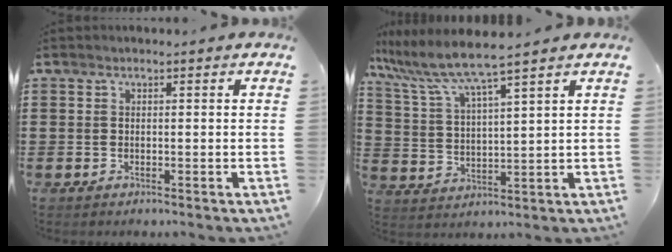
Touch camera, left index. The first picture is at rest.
{"total": 7.2, "force": [6.2, -0.4, 3.7], "torque": [-0.097, -0.032, 0.104]}